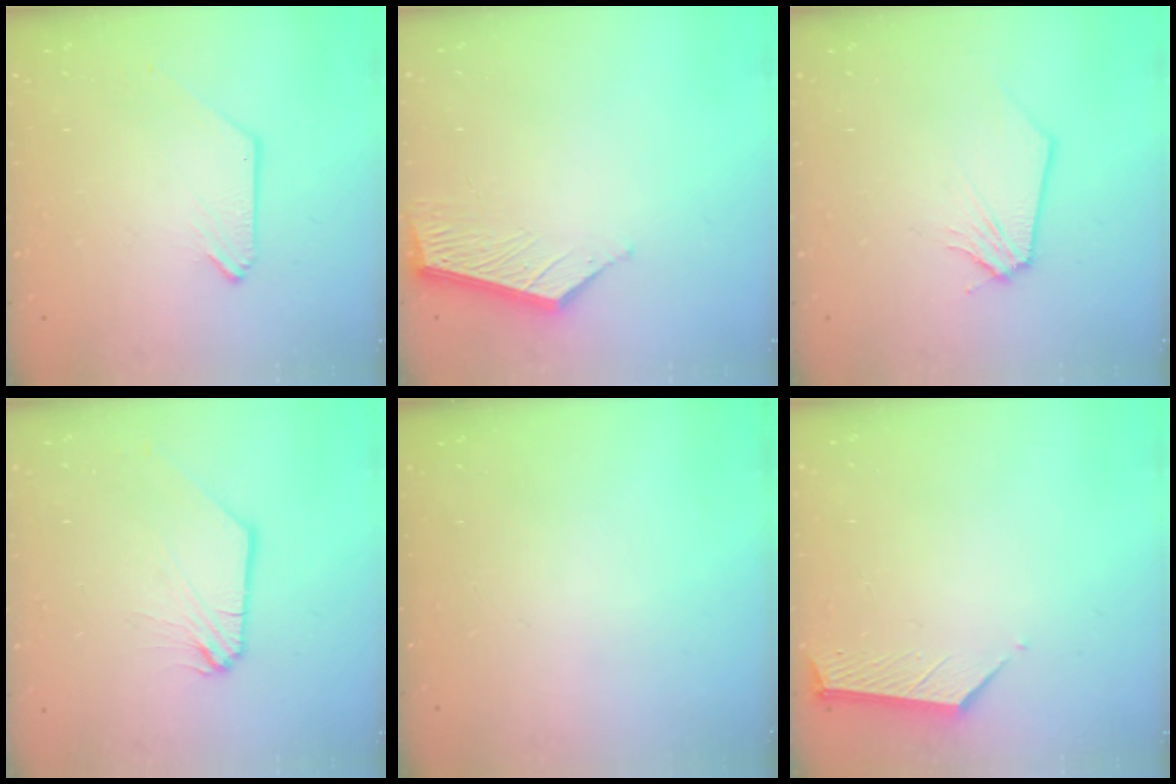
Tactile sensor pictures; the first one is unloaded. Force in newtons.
{"total": 6.3, "press": 6.3, "slide": 0.6}
{"total": 0.0}
{"total": 0.0}
{"total": 0.0}
{"total": 3.7, "press": 3.7, "slide": 0.5}